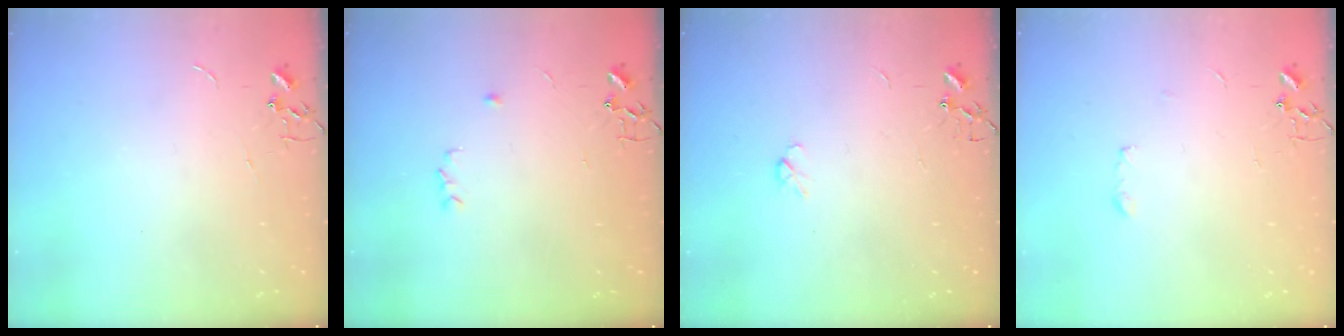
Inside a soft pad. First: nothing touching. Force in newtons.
{"total": 3.4, "press": 3.4, "slide": 0.6}
{"total": 3.5, "press": 3.4, "slide": 0.7}
{"total": 3.1, "press": 3.0, "slide": 0.6}